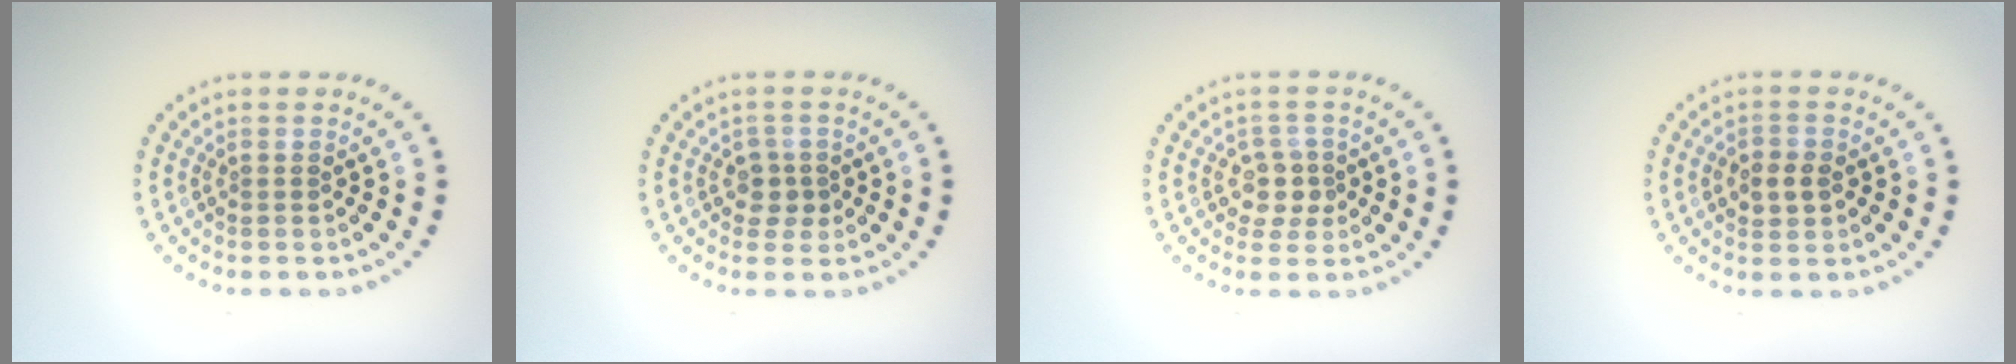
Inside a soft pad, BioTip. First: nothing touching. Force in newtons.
{"total": 1.8, "press": 1.5, "slide": 1.0}
{"total": 2.4, "press": 2.1, "slide": 1.2}
{"total": 2.0, "press": 2.0, "slide": 0.2}